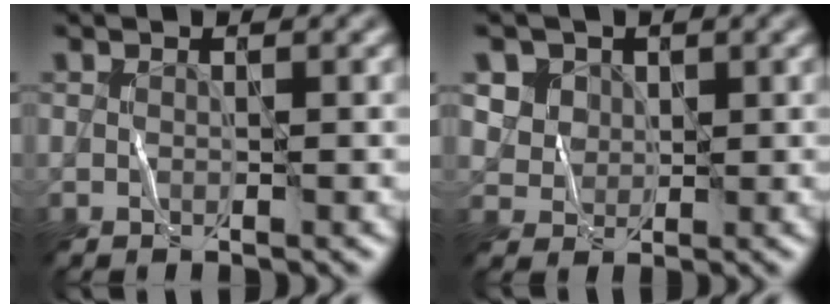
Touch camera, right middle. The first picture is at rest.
{"total": 5.3, "force": [2.6, 4.2, 1.9], "torque": [-0.049, 0.005, 0.046]}